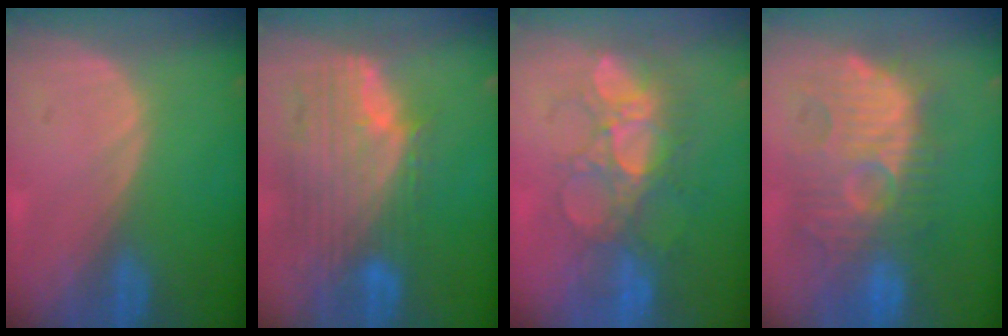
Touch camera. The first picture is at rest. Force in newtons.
{"total": 11.8, "press": 10.1, "slide": 6.1}
{"total": 8.7, "press": 8.3, "slide": 2.4}
{"total": 11.7, "press": 11.5, "slide": 2.4}